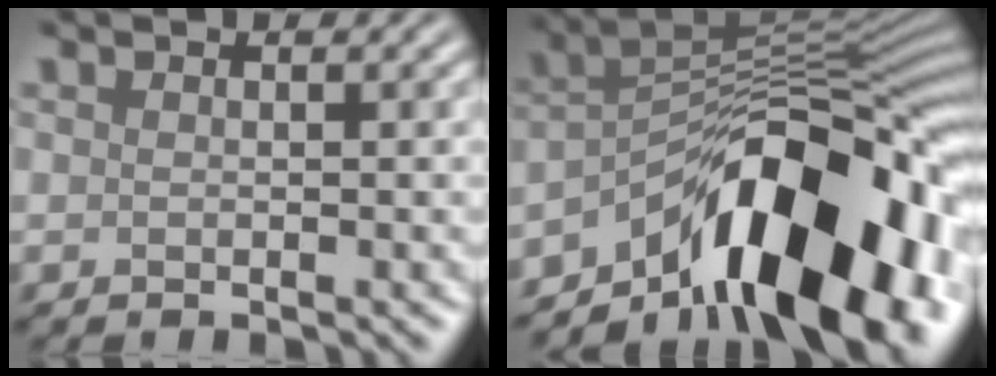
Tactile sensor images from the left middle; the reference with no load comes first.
{"total": 14.4, "force": [-8.0, 5.4, 10.6], "torque": [-0.141, 0.011, -0.136]}